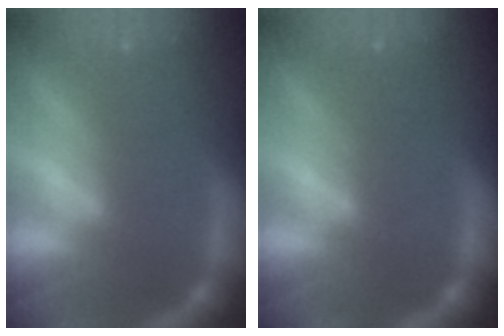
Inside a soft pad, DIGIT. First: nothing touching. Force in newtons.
{"total": 1.5}